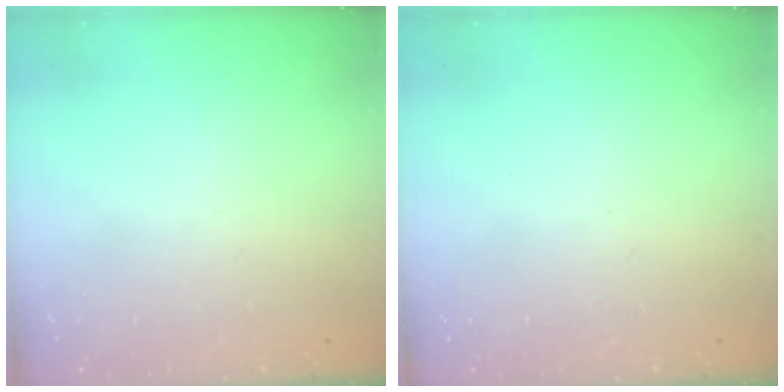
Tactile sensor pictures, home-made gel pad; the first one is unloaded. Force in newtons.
{"total": 0.0}